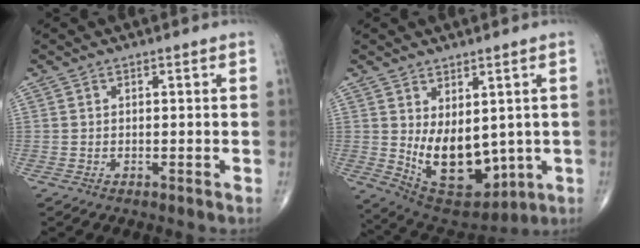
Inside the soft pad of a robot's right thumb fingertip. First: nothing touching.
{"total": 14.4, "force": [-0.3, 8.6, 11.5], "torque": [-0.144, -0.023, 0.031]}